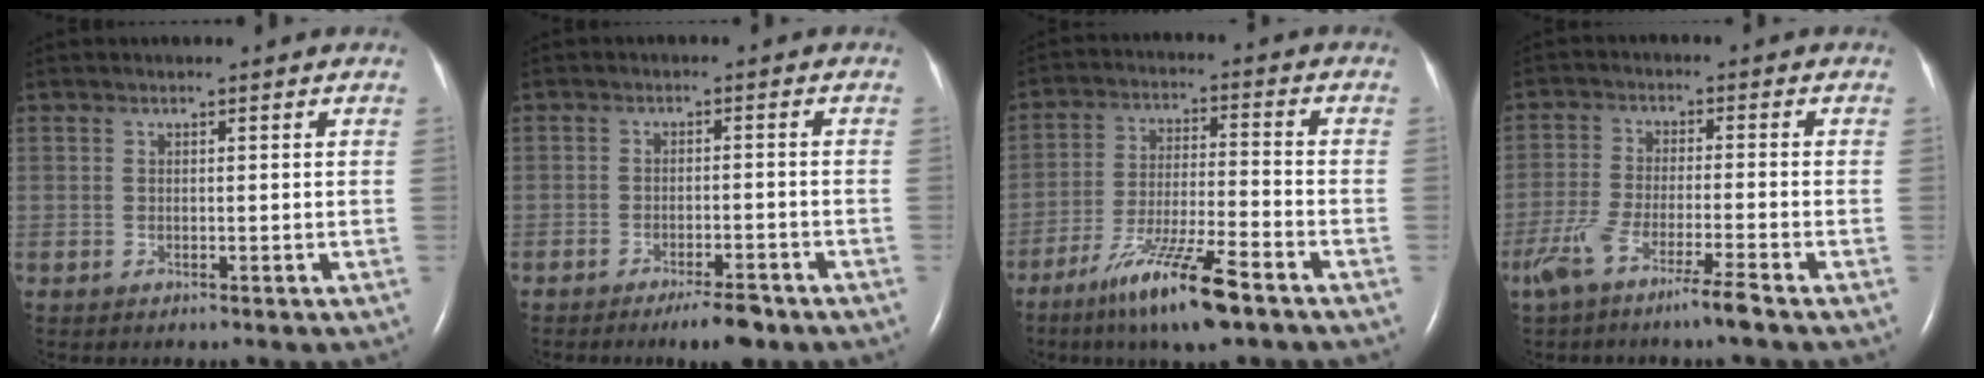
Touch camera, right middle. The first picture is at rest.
{"total": 4.7, "force": [-3.5, 0.9, 3.0], "torque": [-0.048, -0.003, -0.053]}
{"total": 12.4, "force": [-8.0, 0.8, 9.4], "torque": [-0.181, -0.031, -0.143]}
{"total": 7.3, "force": [-5.1, -0.3, 5.2], "torque": [-0.106, -0.017, -0.099]}